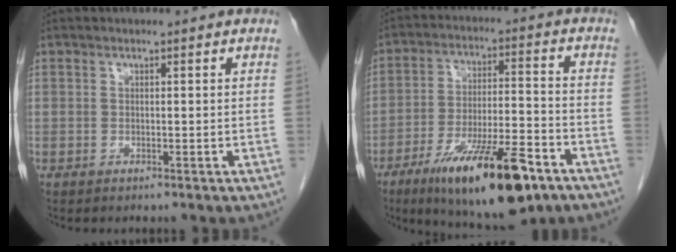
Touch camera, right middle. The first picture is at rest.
{"total": 18.2, "force": [-11.0, 3.7, 14.0], "torque": [-0.212, -0.021, -0.179]}